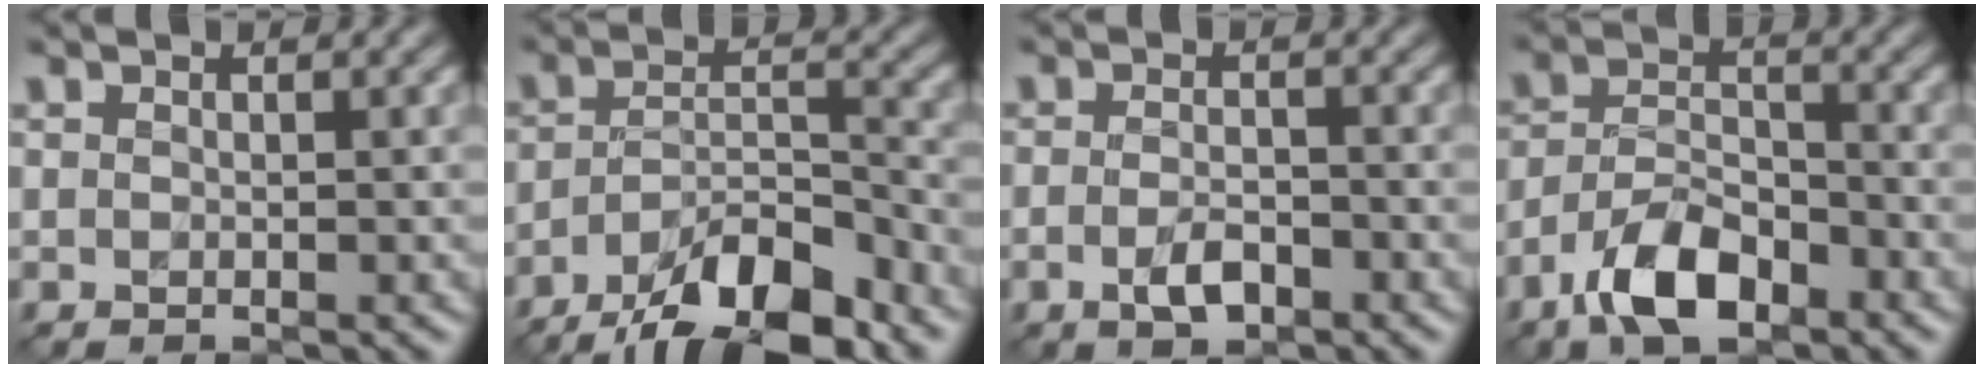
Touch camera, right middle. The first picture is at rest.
{"total": 9.7, "force": [-6.9, 2.9, 6.2], "torque": [-0.098, 0.005, -0.120]}
{"total": 2.4, "force": [-1.1, 1.1, 1.8], "torque": [-0.035, -0.001, -0.022]}
{"total": 6.0, "force": [-3.8, 2.7, 3.8], "torque": [-0.068, 0.003, -0.079]}